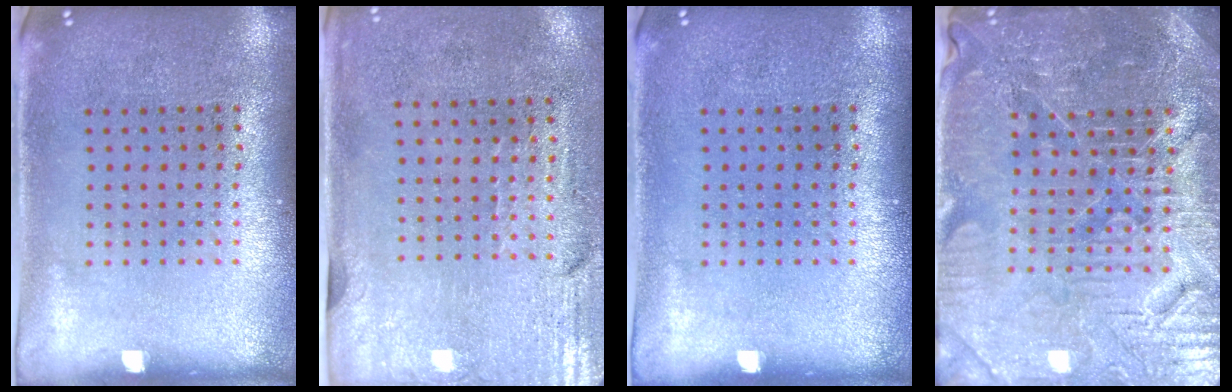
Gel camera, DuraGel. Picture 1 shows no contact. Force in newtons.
{"total": 3.0, "press": 2.5, "slide": 1.6}
{"total": 0.0}
{"total": 4.6, "press": 4.4, "slide": 1.4}